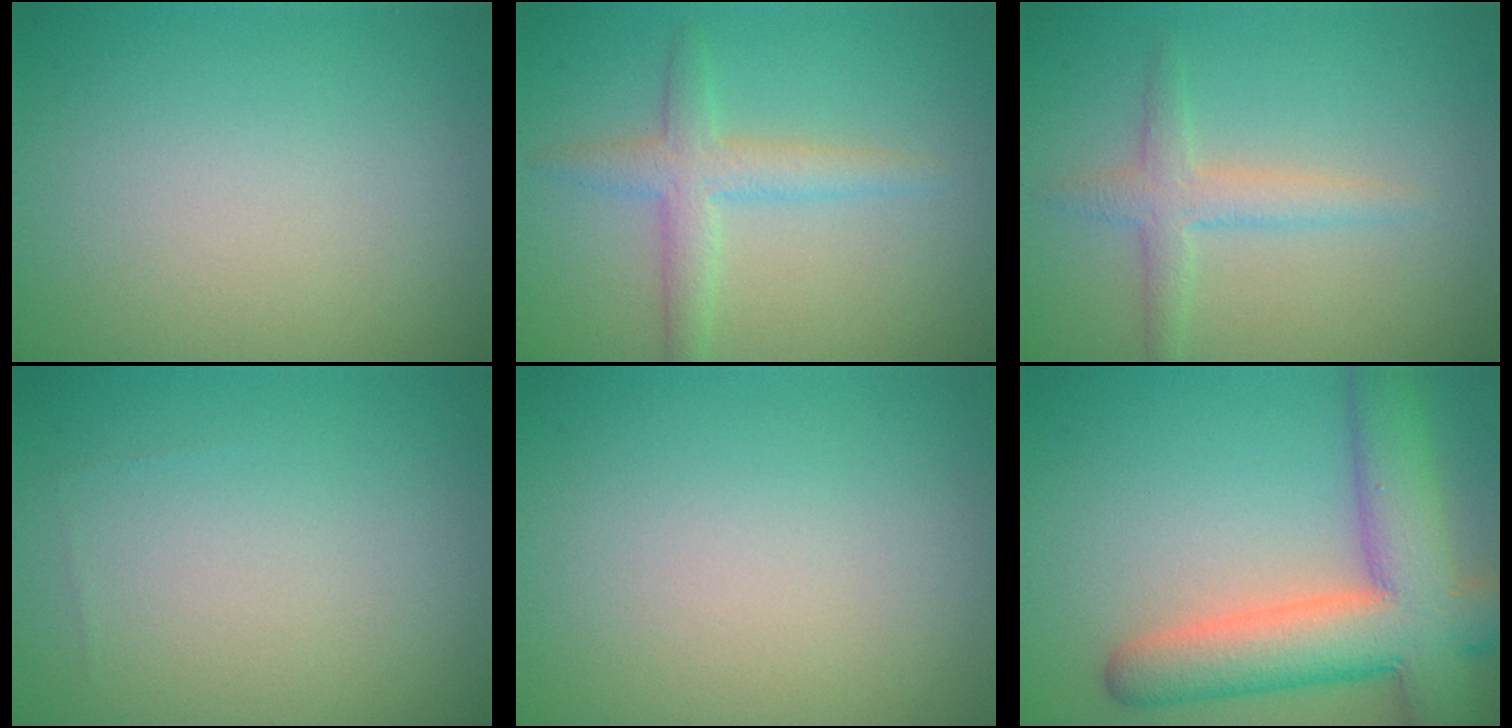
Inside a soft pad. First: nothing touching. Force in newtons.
{"total": 2.9, "press": 2.9, "slide": 0.1}
{"total": 2.4, "press": 2.4, "slide": 0.2}
{"total": 0.0}
{"total": 0.0}
{"total": 9.3, "press": 9.2, "slide": 0.4}